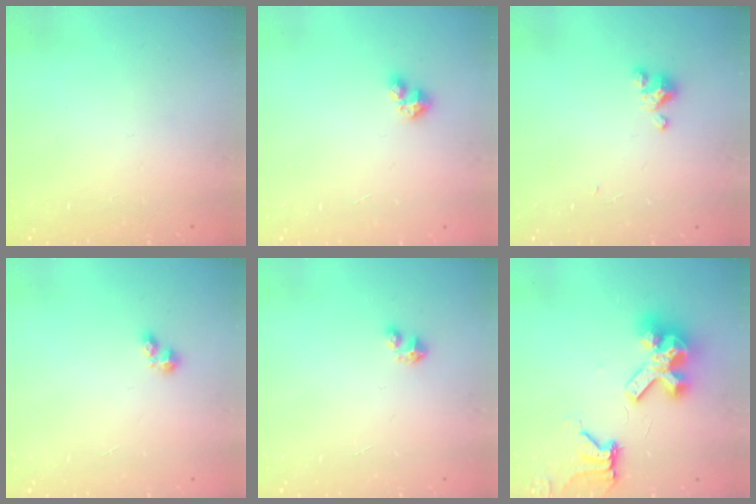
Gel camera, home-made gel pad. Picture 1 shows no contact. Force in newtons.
{"total": 2.8, "press": 2.8, "slide": 0.2}
{"total": 2.3, "press": 2.2, "slide": 0.4}
{"total": 2.5, "press": 2.5, "slide": 0.4}
{"total": 2.8, "press": 2.8, "slide": 0.1}
{"total": 15.6, "press": 15.4, "slide": 2.1}